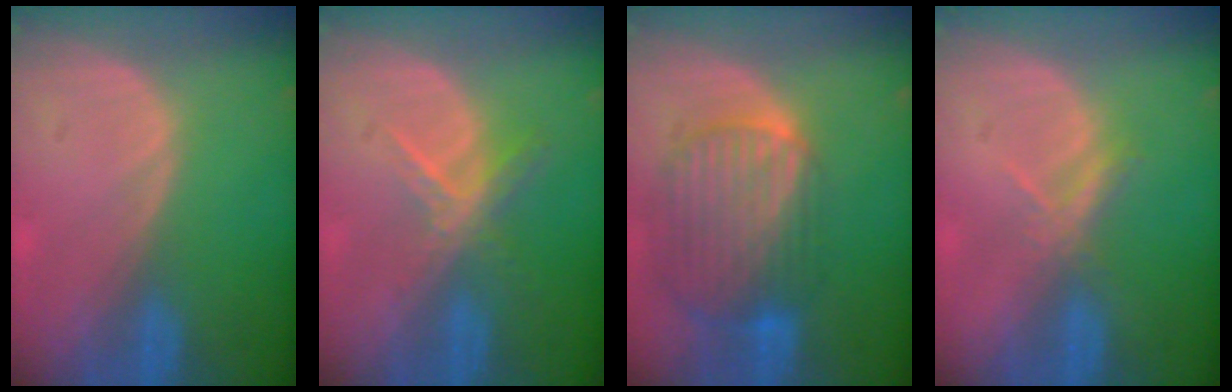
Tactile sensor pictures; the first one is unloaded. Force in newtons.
{"total": 5.6, "press": 4.8, "slide": 2.8}
{"total": 10.3, "press": 8.7, "slide": 5.6}
{"total": 2.6, "press": 2.5, "slide": 0.9}